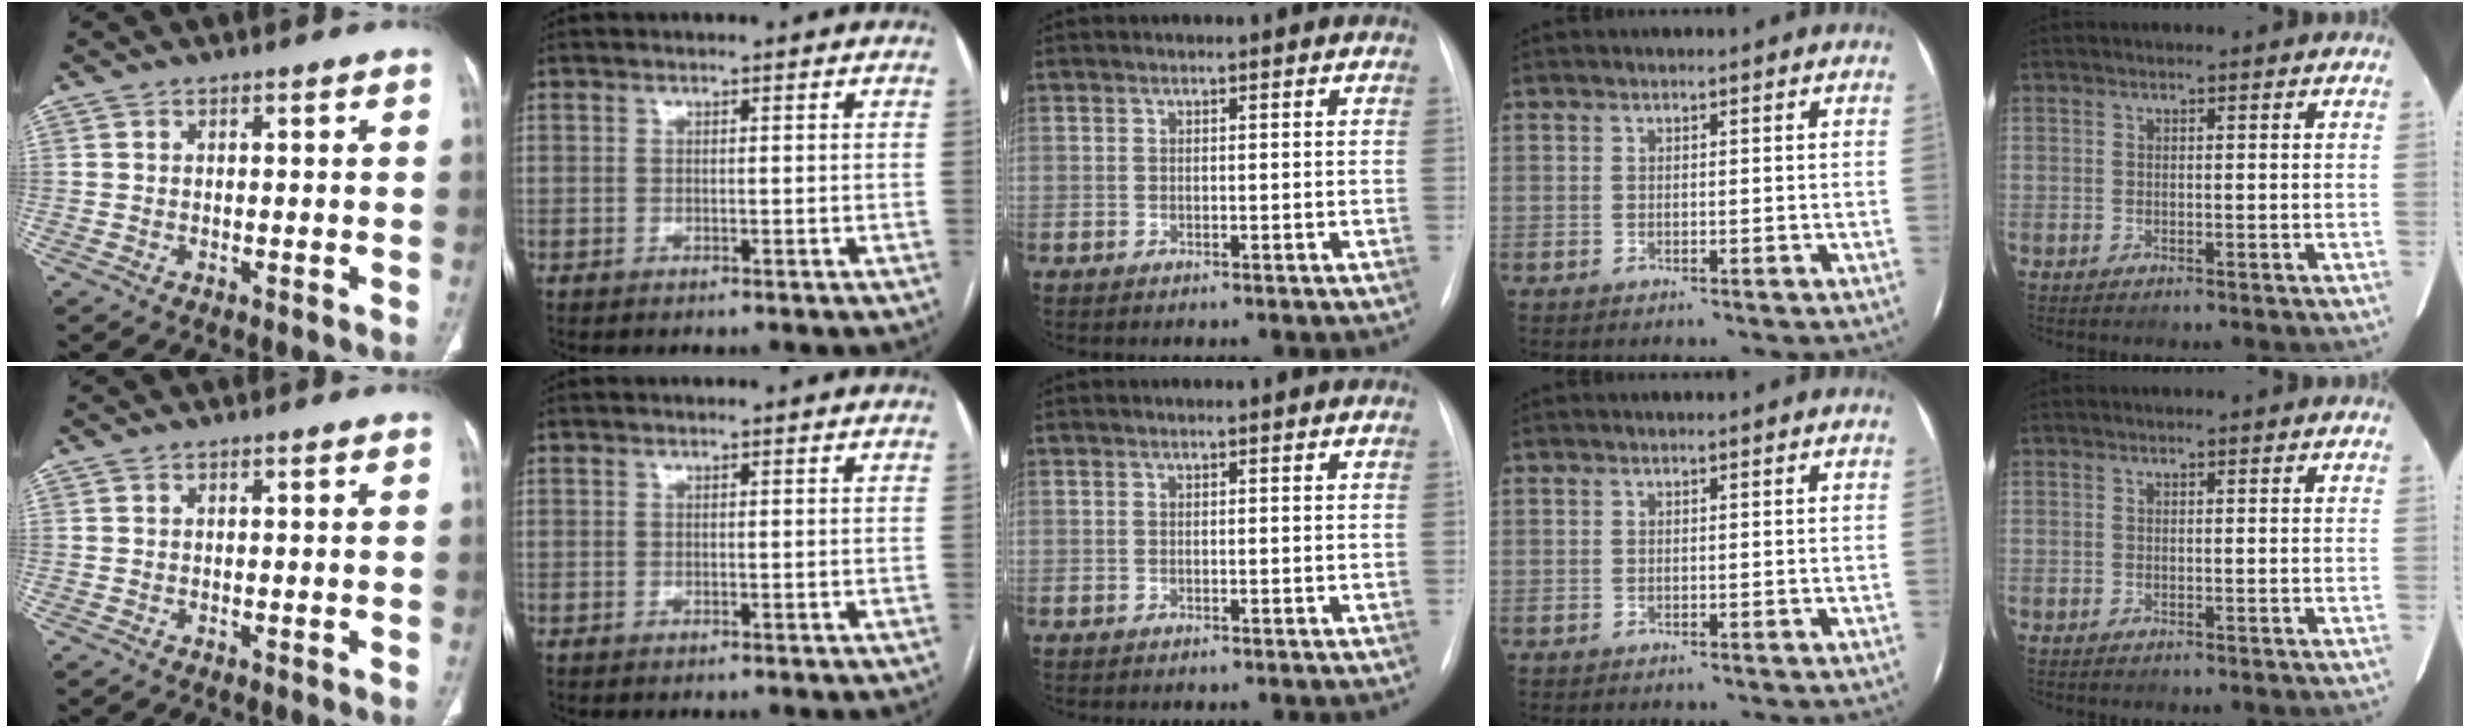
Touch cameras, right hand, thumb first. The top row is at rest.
{}